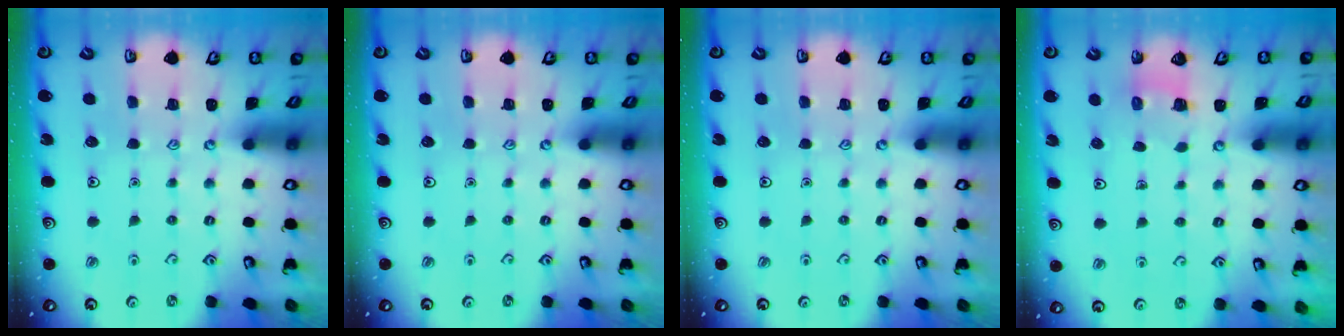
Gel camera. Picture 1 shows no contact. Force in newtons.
{"total": 0.0}
{"total": 0.0}
{"total": 3.7, "press": 3.7, "slide": 0.2}